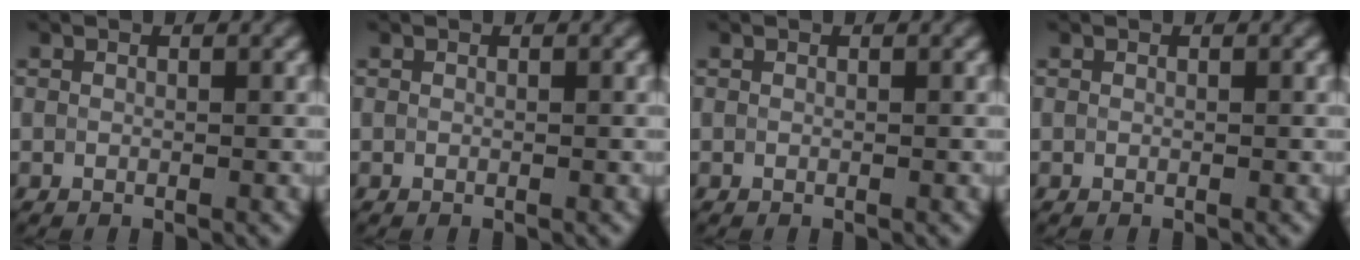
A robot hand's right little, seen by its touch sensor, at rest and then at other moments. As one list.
[{"total": 0.0}, {"total": 0.0}, {"total": 0.0}]